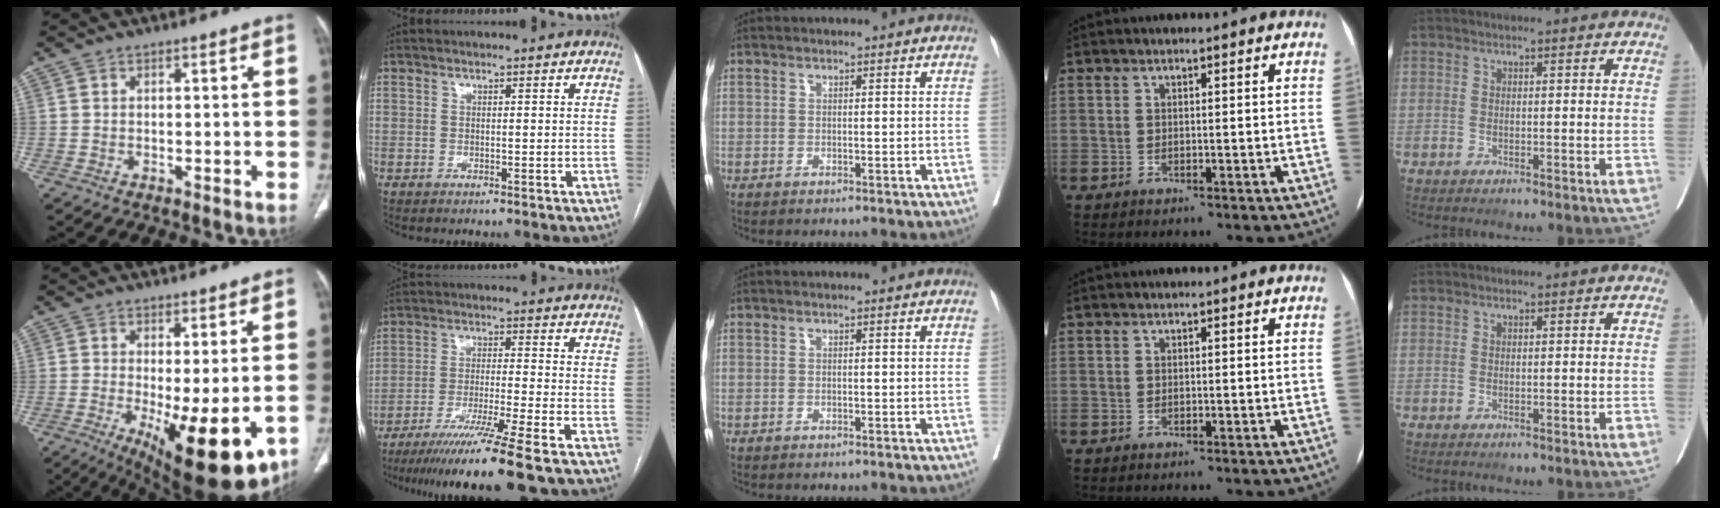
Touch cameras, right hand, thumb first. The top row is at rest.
{"thumb": {"total": 16.1, "force": [-5.2, 5.5, 14.3], "torque": [-0.184, -0.023, -0.060]}, "index": {"total": 15.0, "force": [-11.9, -2.0, 8.9], "torque": [-0.145, -0.050, -0.191]}}